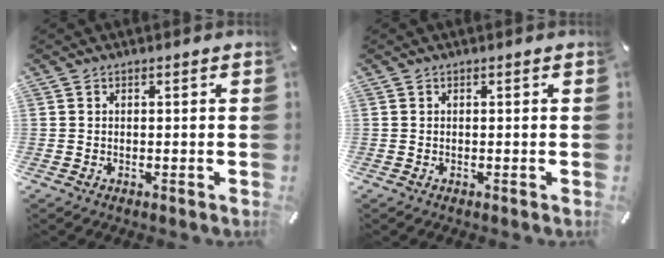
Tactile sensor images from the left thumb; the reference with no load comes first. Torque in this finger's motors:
{"motor_torque": [0.04, 0.04, 0.00, 0.00, 0.01]}